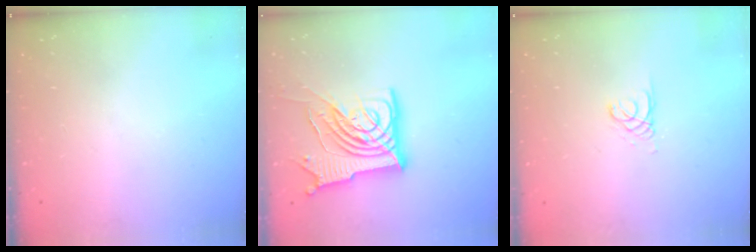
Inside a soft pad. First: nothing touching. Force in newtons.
{"total": 17.0, "press": 16.9, "slide": 1.7}
{"total": 1.3, "press": 1.3, "slide": 0.1}